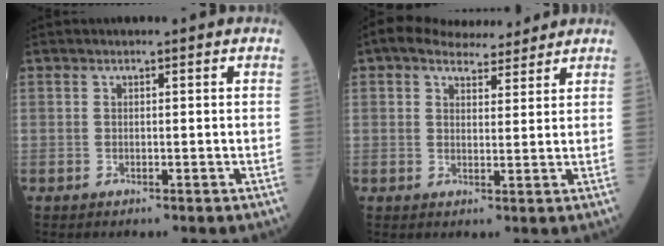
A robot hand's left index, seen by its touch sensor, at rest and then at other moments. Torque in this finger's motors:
{"motor_torque": [1.05, -1.09, 0.14, 0.05]}